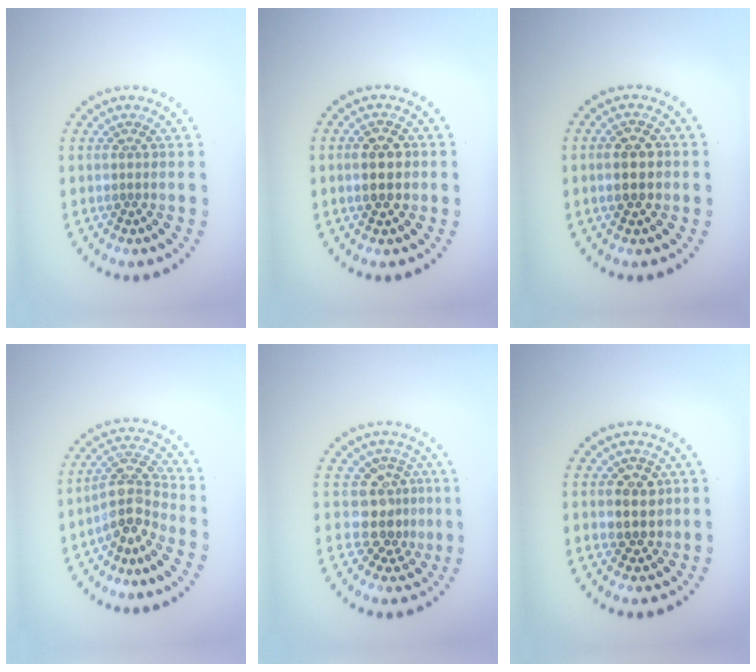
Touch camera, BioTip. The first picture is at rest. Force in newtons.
{"total": 3.6, "press": 3.6, "slide": 0.2}
{"total": 2.8, "press": 2.8, "slide": 0.2}
{"total": 3.7, "press": 2.7, "slide": 2.5}
{"total": 3.3, "press": 2.5, "slide": 2.1}
{"total": 2.7, "press": 2.7, "slide": 0.6}